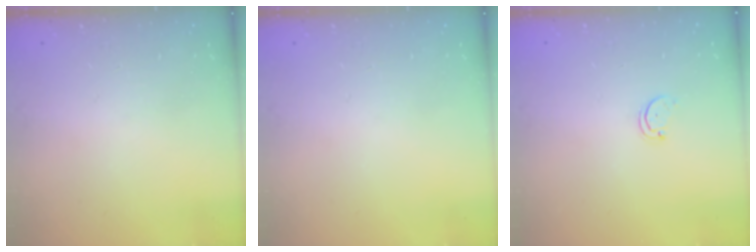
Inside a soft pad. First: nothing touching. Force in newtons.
{"total": 0.0}
{"total": 1.5, "press": 1.5, "slide": 0.3}